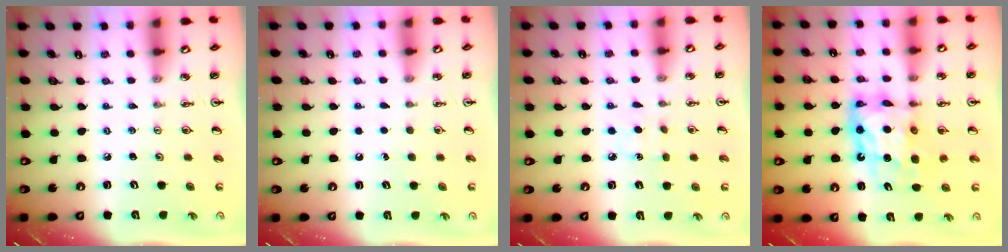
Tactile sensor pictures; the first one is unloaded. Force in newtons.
{"total": 1.5, "press": 1.5, "slide": 0.1}
{"total": 4.7, "press": 4.6, "slide": 0.5}
{"total": 11.3, "press": 11.2, "slide": 1.0}